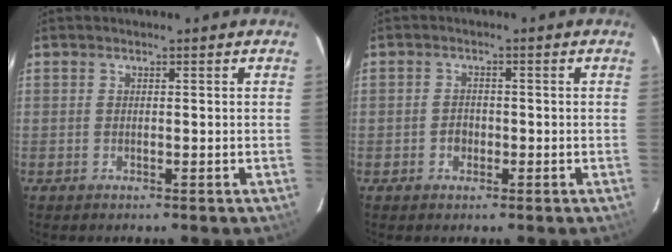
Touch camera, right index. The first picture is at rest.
{"total": 2.1, "force": [-0.7, 1.8, 0.9], "torque": [-0.017, 0.006, -0.010]}